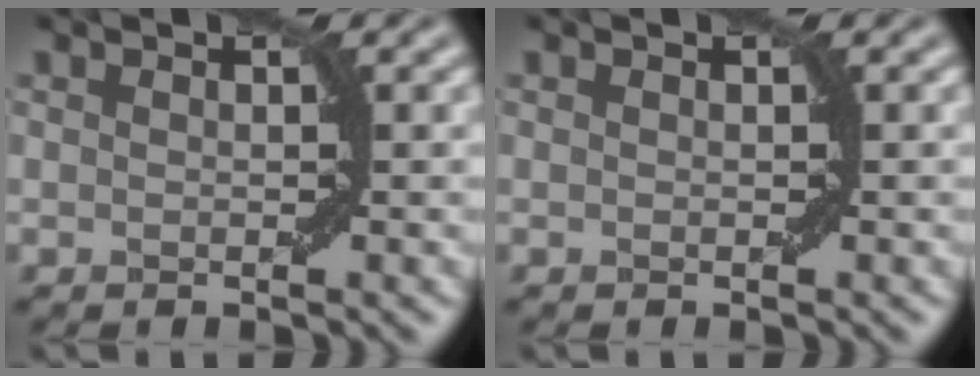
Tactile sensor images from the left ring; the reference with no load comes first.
{"total": 0.0}